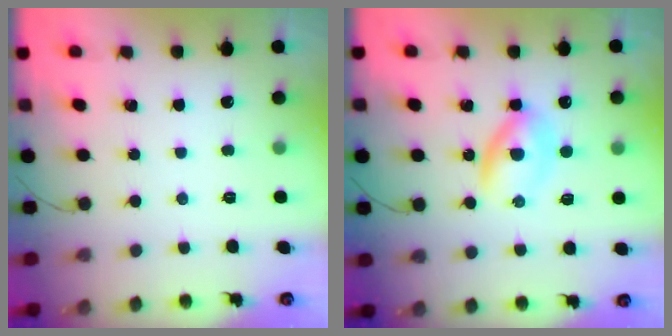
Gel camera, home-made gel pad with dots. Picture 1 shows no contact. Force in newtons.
{"total": 3.9, "press": 3.9, "slide": 0.6}